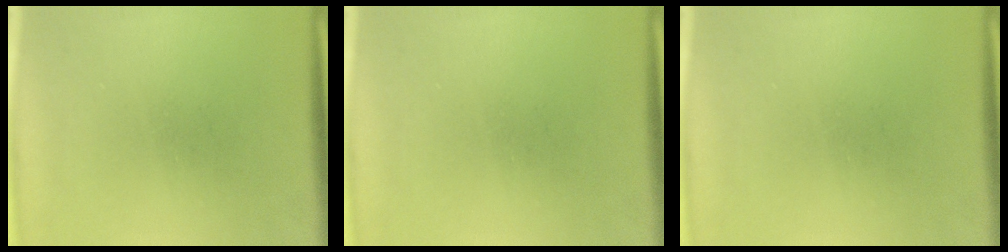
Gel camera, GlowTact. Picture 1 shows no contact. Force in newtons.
{"total": 0.0}
{"total": 0.0}